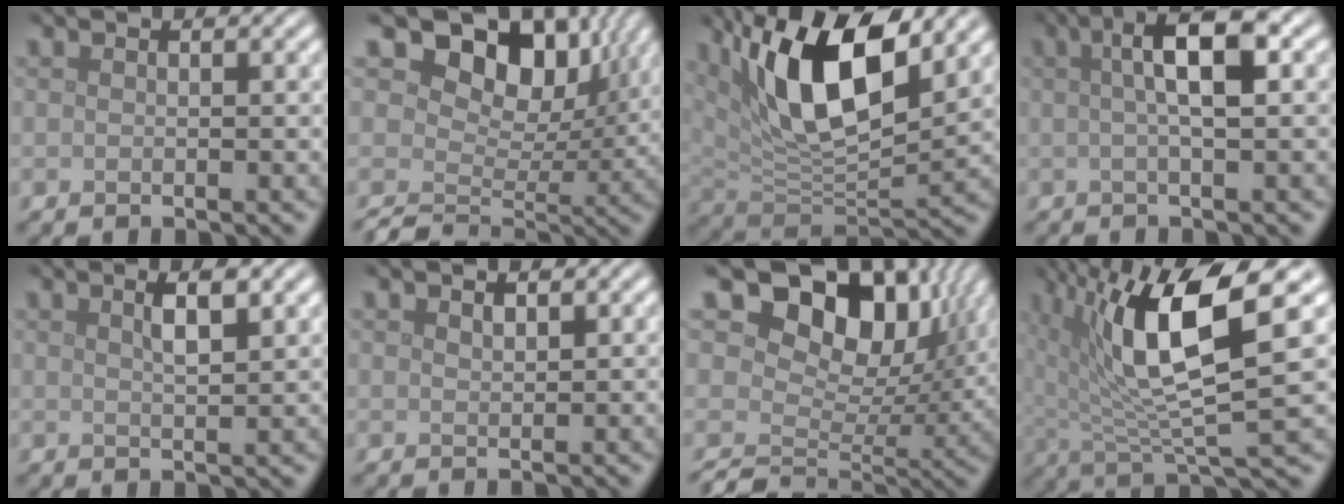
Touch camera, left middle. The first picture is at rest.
{"total": 10.9, "force": [4.8, 7.2, 6.6], "torque": [-0.108, 0.014, 0.075]}
{"total": 11.7, "force": [4.7, 4.6, 9.7], "torque": [-0.166, 0.003, 0.081]}
{"total": 5.5, "force": [1.0, 1.3, 5.3], "torque": [-0.071, 0.016, 0.007]}
{"total": 2.7, "force": [1.4, 0.7, 2.2], "torque": [-0.032, 0.007, 0.022]}
{"total": 0.6, "force": [0.4, 0.2, 0.4], "torque": [-0.005, 0.000, 0.007]}
{"total": 13.6, "force": [5.3, 9.1, 8.5], "torque": [-0.142, 0.017, 0.088]}
{"total": 11.0, "force": [3.2, 2.9, 10.1], "torque": [-0.171, 0.008, 0.059]}